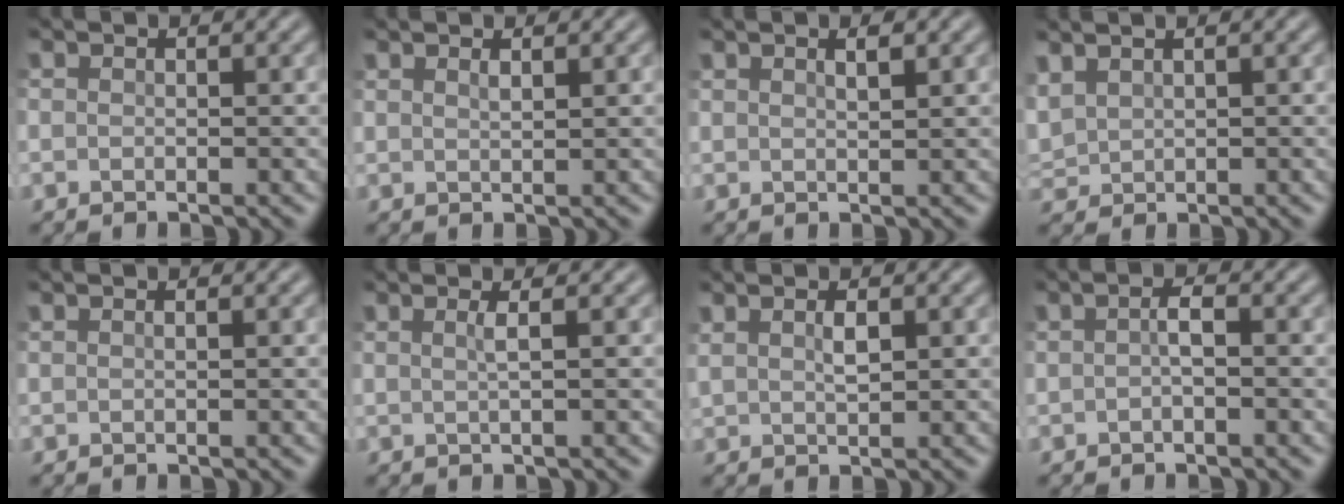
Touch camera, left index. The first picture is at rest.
{"total": 1.0, "force": [0.7, 0.2, 0.7], "torque": [-0.013, 0.001, 0.011]}
{"total": 1.4, "force": [0.8, 0.3, 1.1], "torque": [-0.017, 0.002, 0.013]}
{"total": 2.2, "force": [1.4, 1.2, 1.1], "torque": [-0.036, 0.008, 0.034]}
{"total": 0.5, "force": [0.3, 0.1, 0.4], "torque": [-0.009, -0.001, 0.001]}
{"total": 1.5, "force": [0.4, 0.4, 1.4], "torque": [-0.022, 0.001, 0.000]}
{"total": 1.6, "force": [0.7, 0.4, 1.4], "torque": [-0.031, -0.001, 0.017]}
{"total": 1.4, "force": [-0.2, 0.5, 1.3], "torque": [-0.031, 0.003, -0.007]}